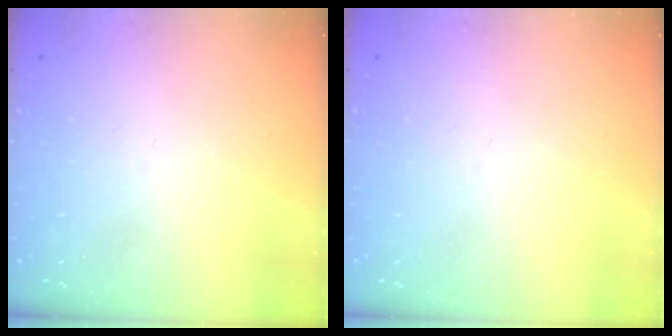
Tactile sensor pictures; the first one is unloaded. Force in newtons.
{"total": 0.0}